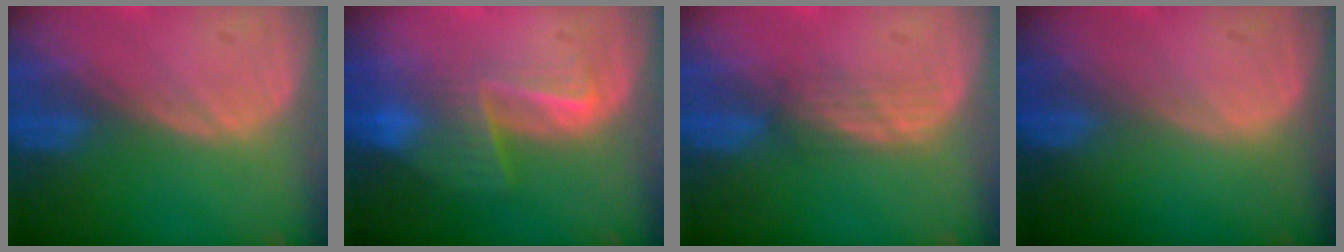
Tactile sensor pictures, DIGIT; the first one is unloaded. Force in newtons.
{"total": 6.5, "press": 5.5, "slide": 3.5}
{"total": 2.1, "press": 2.1, "slide": 0.3}
{"total": 0.0}